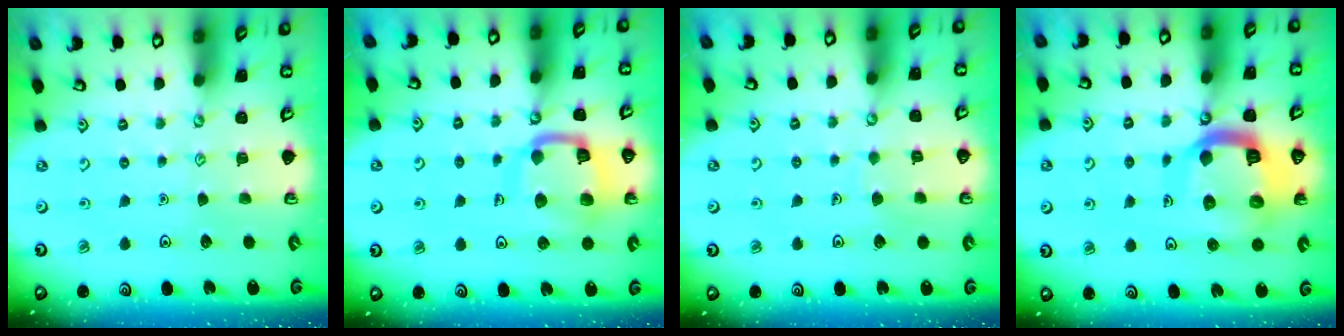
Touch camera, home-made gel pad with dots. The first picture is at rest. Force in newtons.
{"total": 14.3, "press": 14.2, "slide": 1.5}
{"total": 3.9, "press": 3.9, "slide": 0.3}
{"total": 15.8, "press": 15.7, "slide": 1.9}